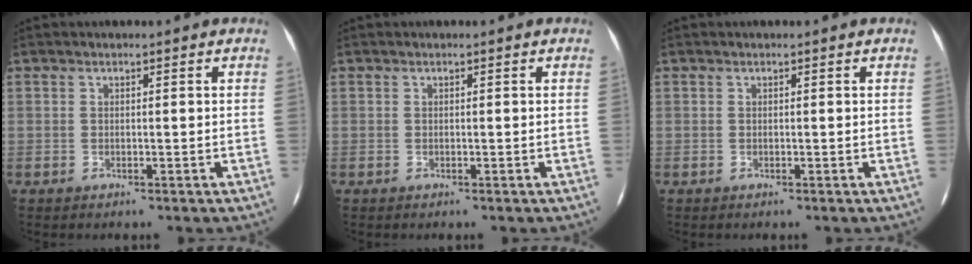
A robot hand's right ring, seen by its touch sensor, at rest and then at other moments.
{"total": 0.0}
{"total": 0.0}